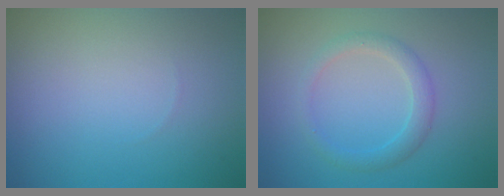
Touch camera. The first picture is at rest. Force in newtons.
{"total": 2.1, "press": 2.1, "slide": 0.1}